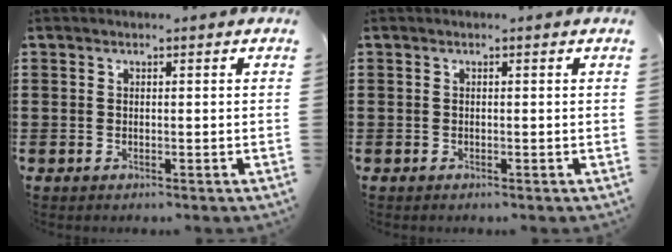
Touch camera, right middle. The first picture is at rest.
{"total": 0.0}